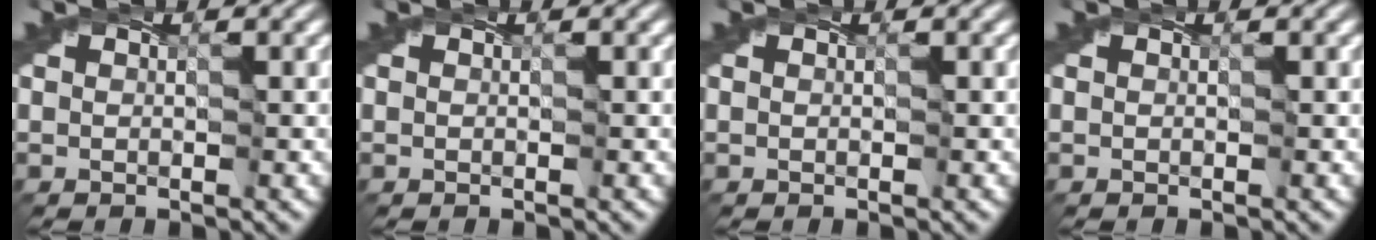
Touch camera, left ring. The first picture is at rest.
{"total": 0.0}
{"total": 0.0}
{"total": 0.0}